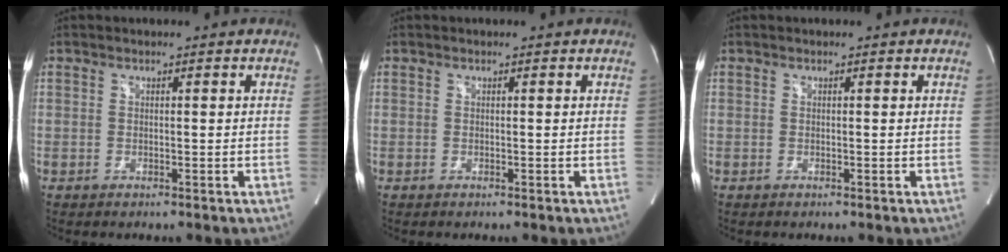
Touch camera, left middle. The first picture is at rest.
{"total": 0.0}
{"total": 0.0}